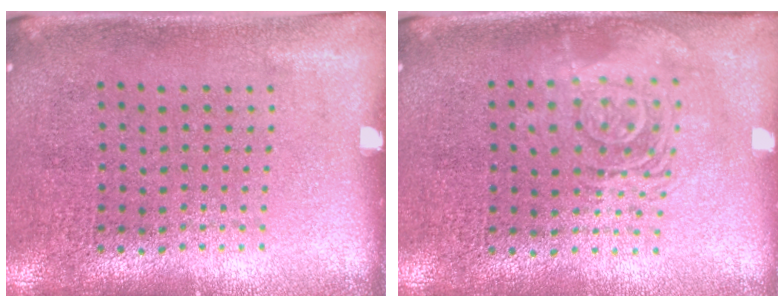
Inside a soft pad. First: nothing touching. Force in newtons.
{"total": 2.5, "press": 2.5, "slide": 0.5}